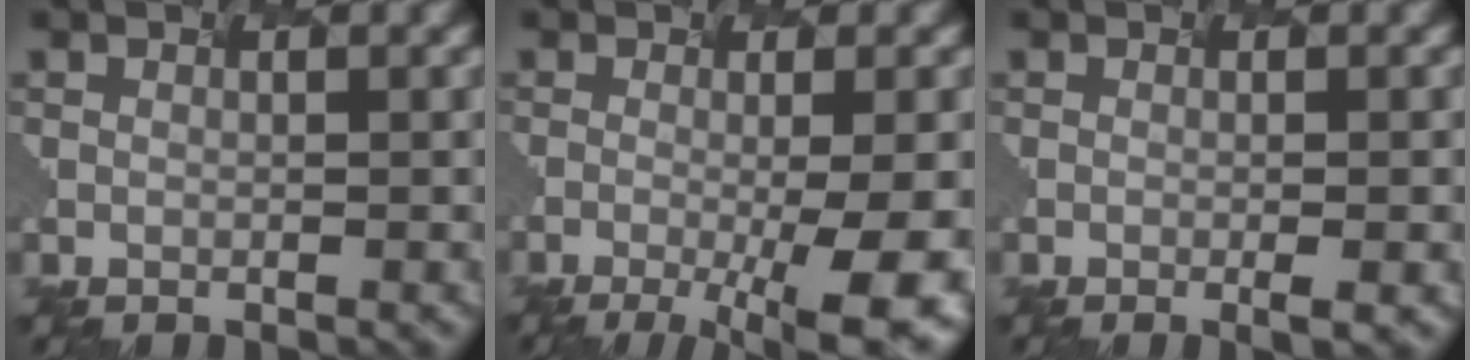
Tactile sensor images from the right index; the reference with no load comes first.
{"total": 10.0, "force": [-2.9, 2.7, 9.1], "torque": [-0.101, -0.011, -0.020]}
{"total": 2.0, "force": [-0.6, 0.4, 1.9], "torque": [-0.016, 0.001, -0.003]}